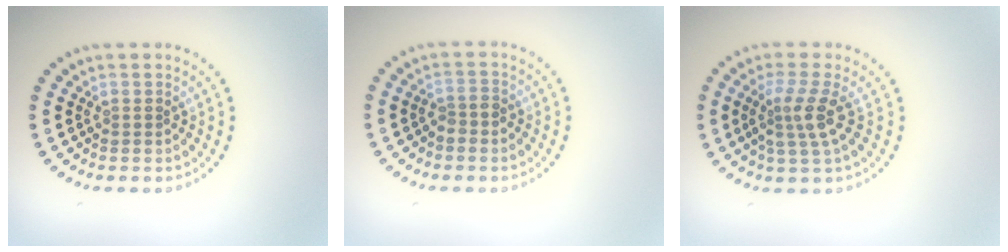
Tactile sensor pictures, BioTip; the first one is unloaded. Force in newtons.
{"total": 1.5, "press": 1.3, "slide": 0.8}
{"total": 2.9, "press": 2.3, "slide": 1.8}